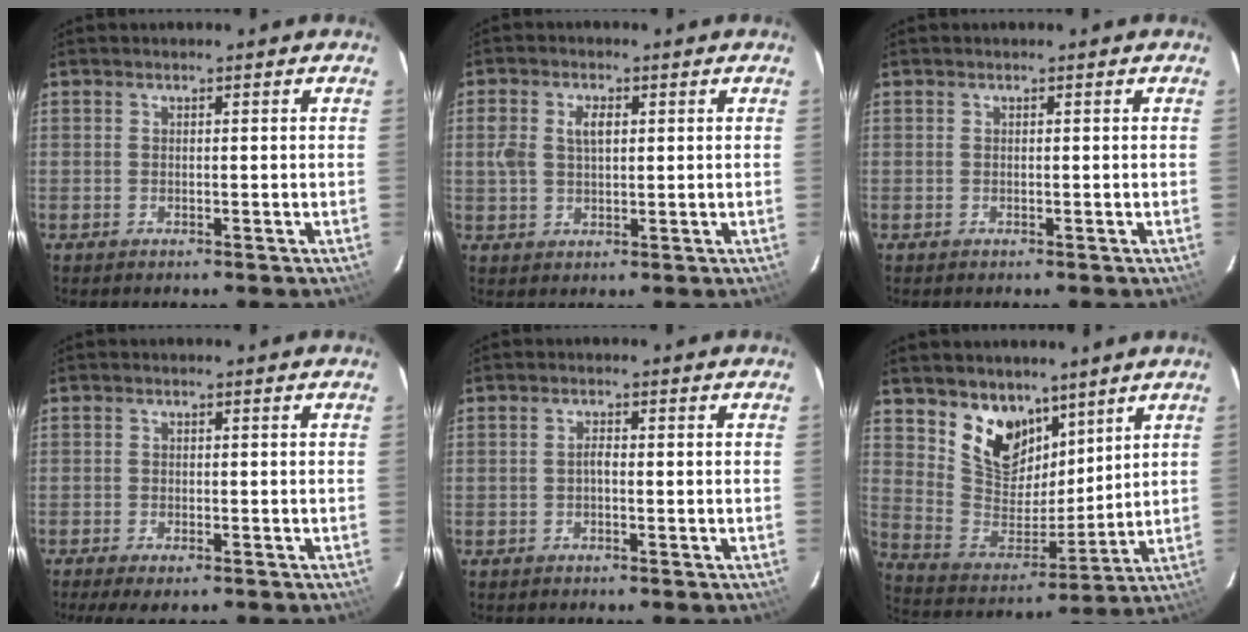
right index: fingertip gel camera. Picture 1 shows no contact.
{"total": 4.9, "force": [1.1, 3.0, 3.7], "torque": [-0.075, 0.010, 0.022]}
{"total": 0.0}
{"total": 5.1, "force": [-3.7, 1.5, 3.2], "torque": [-0.075, -0.021, -0.062]}
{"total": 1.1, "force": [-0.4, 0.5, 0.9], "torque": [-0.018, 0.006, -0.008]}
{"total": 13.2, "force": [8.6, 8.1, 5.9], "torque": [-0.117, -0.003, 0.174]}